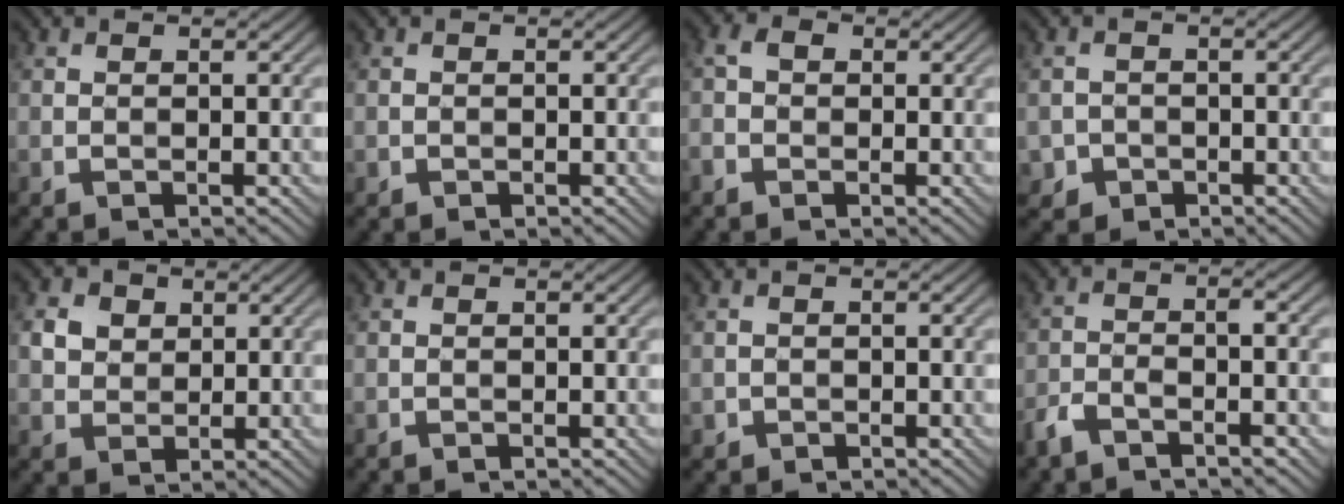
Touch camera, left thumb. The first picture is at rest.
{"total": 0.5, "force": [-0.2, 0.5, 0.1], "torque": [0.002, -0.004, -0.005]}
{"total": 2.1, "force": [-0.7, 1.7, 1.1], "torque": [-0.025, 0.004, -0.021]}
{"total": 2.3, "force": [-1.2, 1.9, 0.3], "torque": [-0.002, -0.005, -0.024]}
{"total": 3.8, "force": [1.3, 3.1, 1.6], "torque": [-0.044, 0.000, 0.023]}
{"total": 0.0}
{"total": 0.9, "force": [-0.4, 0.8, 0.2], "torque": [-0.001, -0.006, -0.008]}
{"total": 4.0, "force": [-2.9, 0.9, 2.6], "torque": [-0.055, -0.001, -0.066]}